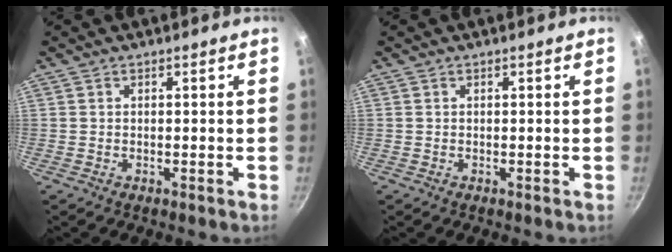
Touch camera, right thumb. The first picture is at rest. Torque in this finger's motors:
{"motor_torque": [-0.13, -0.13, 0.16, -0.15, 0.00]}